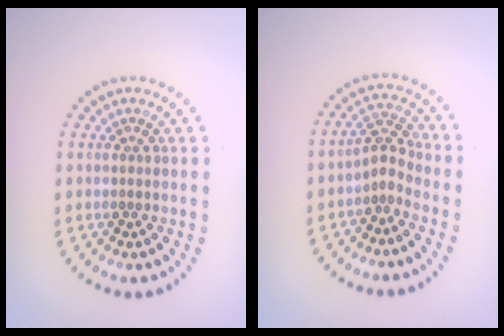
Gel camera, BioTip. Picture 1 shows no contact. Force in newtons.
{"total": 2.1, "press": 1.5, "slide": 1.5}